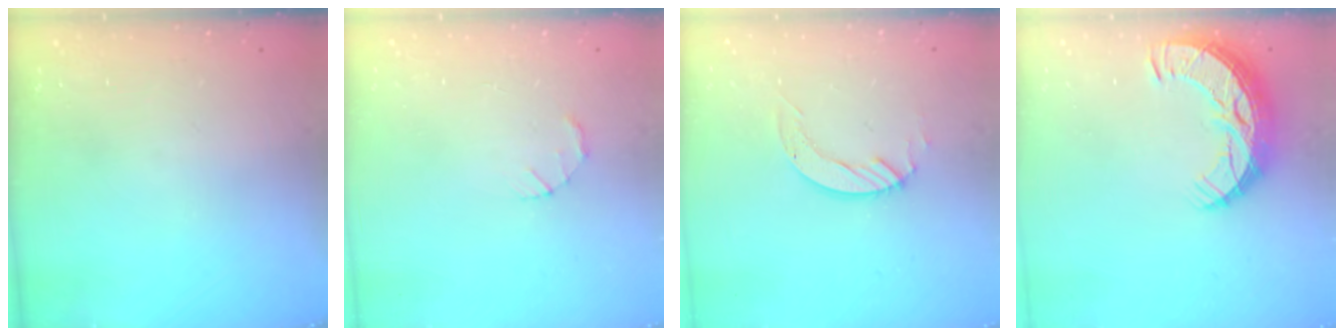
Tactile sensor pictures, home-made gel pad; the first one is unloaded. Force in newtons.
{"total": 1.4, "press": 1.3, "slide": 0.3}
{"total": 4.2, "press": 4.2, "slide": 0.2}
{"total": 11.1, "press": 11.0, "slide": 0.8}